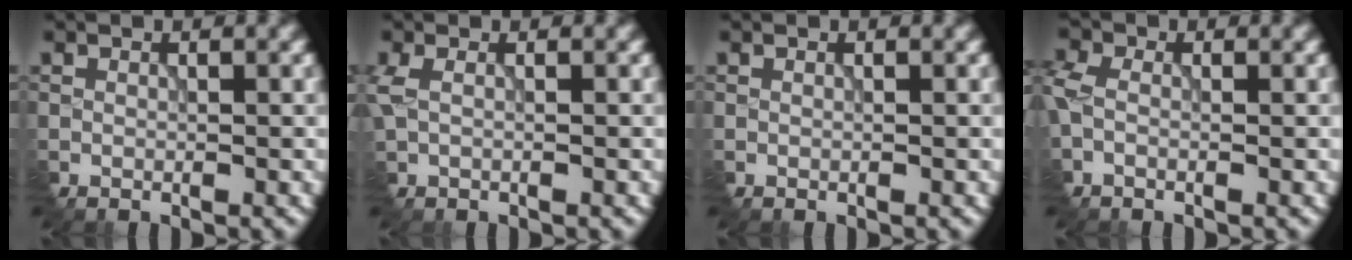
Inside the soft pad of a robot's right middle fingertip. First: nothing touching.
{"total": 2.3, "force": [0.3, 1.4, 1.9], "torque": [-0.057, 0.004, 0.008]}
{"total": 0.0}
{"total": 3.1, "force": [-0.3, 2.2, 2.2], "torque": [-0.061, 0.005, -0.011]}